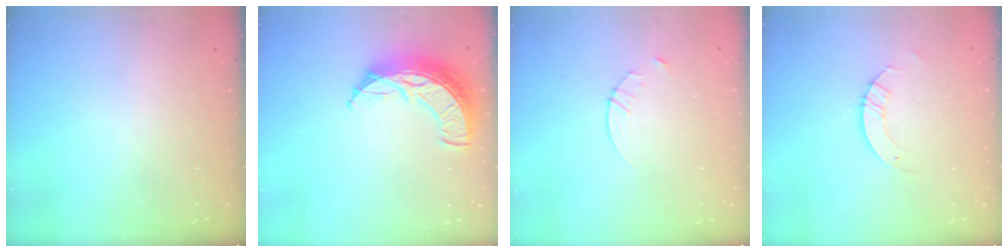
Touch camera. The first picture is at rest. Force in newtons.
{"total": 13.7, "press": 13.7, "slide": 1.0}
{"total": 2.9, "press": 2.9, "slide": 0.4}
{"total": 3.3, "press": 3.3, "slide": 0.2}